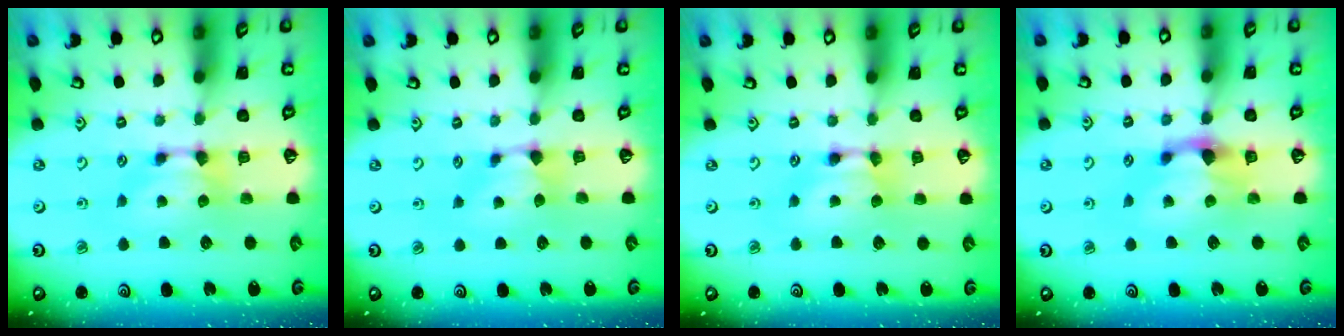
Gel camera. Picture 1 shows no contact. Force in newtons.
{"total": 0.9, "press": 0.6, "slide": 0.6}
{"total": 1.6, "press": 1.6, "slide": 0.2}
{"total": 1.7, "press": 1.2, "slide": 1.3}